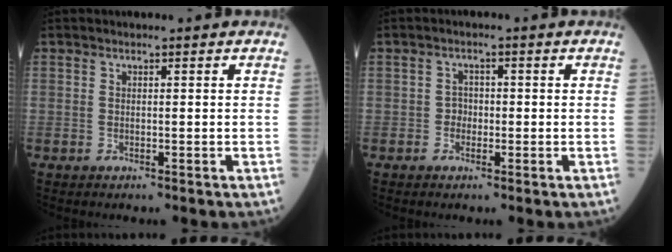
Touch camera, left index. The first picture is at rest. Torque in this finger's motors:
{"motor_torque": [-0.22, 0.21, 0.00, -0.01]}